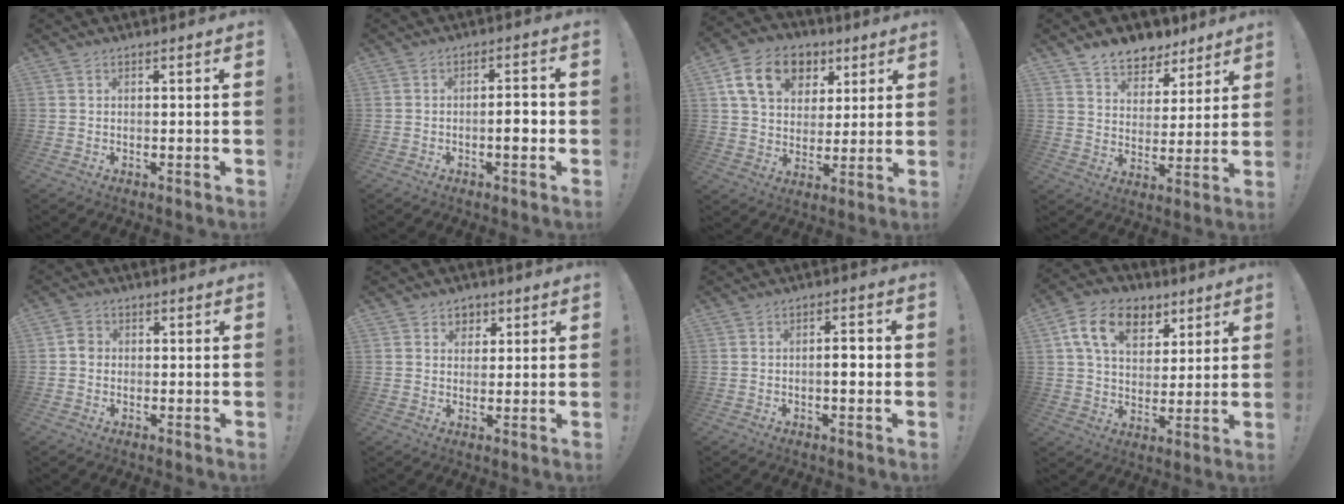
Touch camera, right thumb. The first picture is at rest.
{"total": 5.0, "force": [-1.4, 1.5, 4.6], "torque": [-0.061, 0.003, -0.028]}
{"total": 16.9, "force": [7.2, 12.3, 9.0], "torque": [-0.137, -0.020, 0.137]}
{"total": 8.9, "force": [7.3, 4.7, 1.7], "torque": [-0.024, -0.062, 0.139]}
{"total": 3.3, "force": [-0.5, 2.8, 1.7], "torque": [-0.021, 0.008, -0.010]}
{"total": 4.2, "force": [1.8, 3.7, 0.9], "torque": [-0.002, -0.009, 0.030]}
{"total": 4.1, "force": [-0.8, 1.3, 3.9], "torque": [-0.054, 0.003, -0.019]}
{"total": 14.8, "force": [7.1, 10.1, 8.1], "torque": [-0.129, -0.021, 0.134]}